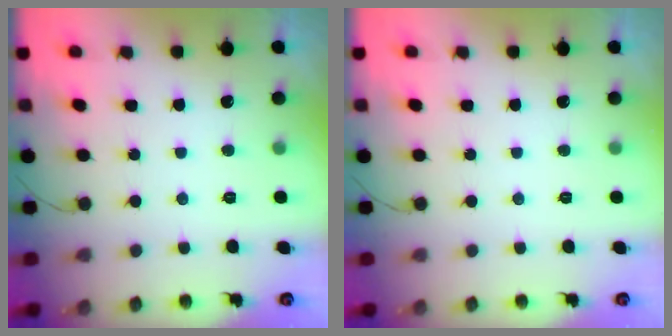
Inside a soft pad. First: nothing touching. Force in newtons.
{"total": 0.0}